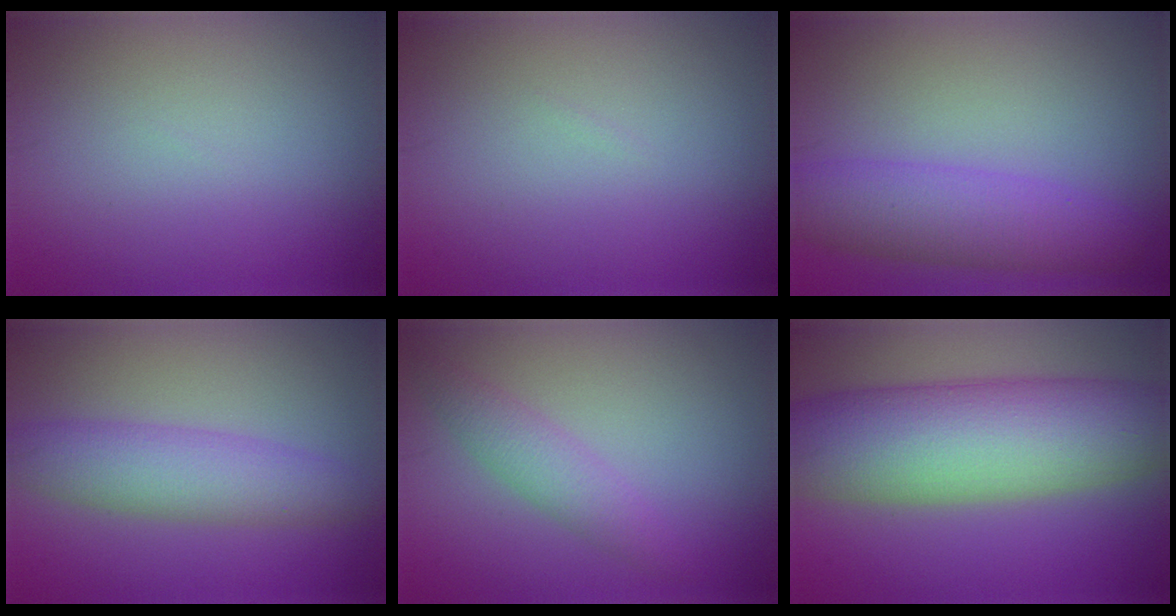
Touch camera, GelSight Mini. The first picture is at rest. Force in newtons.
{"total": 0.0}
{"total": 5.6, "press": 5.6, "slide": 0.2}
{"total": 4.8, "press": 4.8, "slide": 0.1}
{"total": 2.5, "press": 2.5, "slide": 0.1}
{"total": 12.1, "press": 12.1, "slide": 0.6}